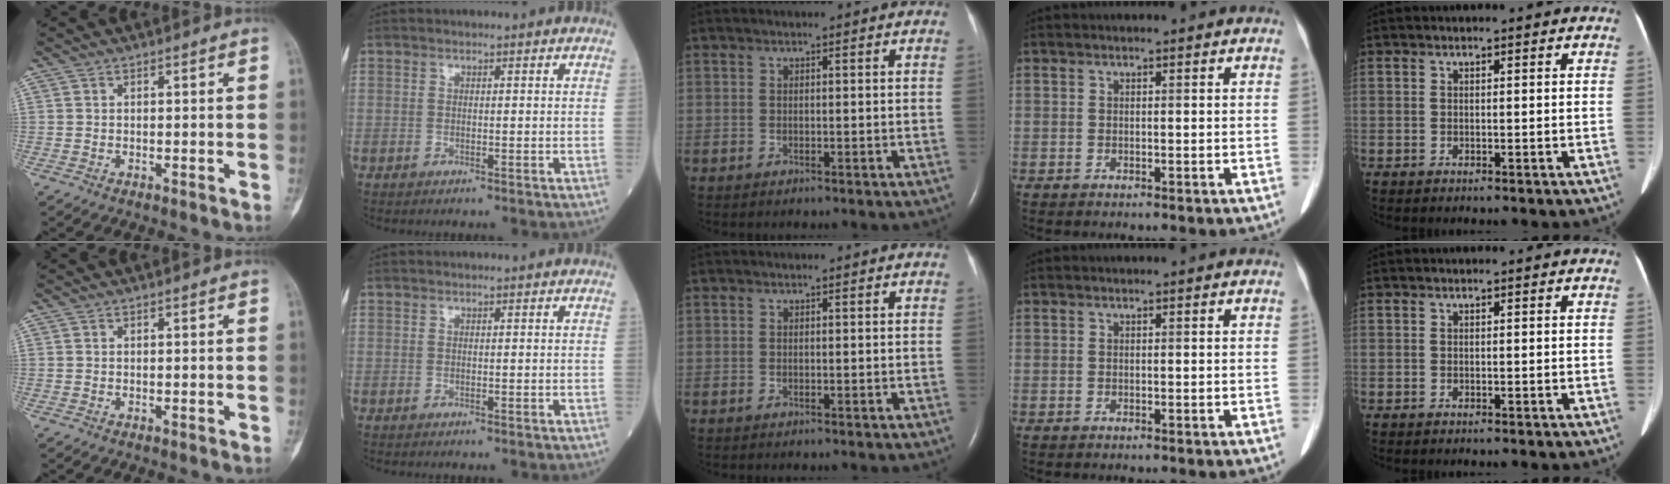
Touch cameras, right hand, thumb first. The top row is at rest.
{}